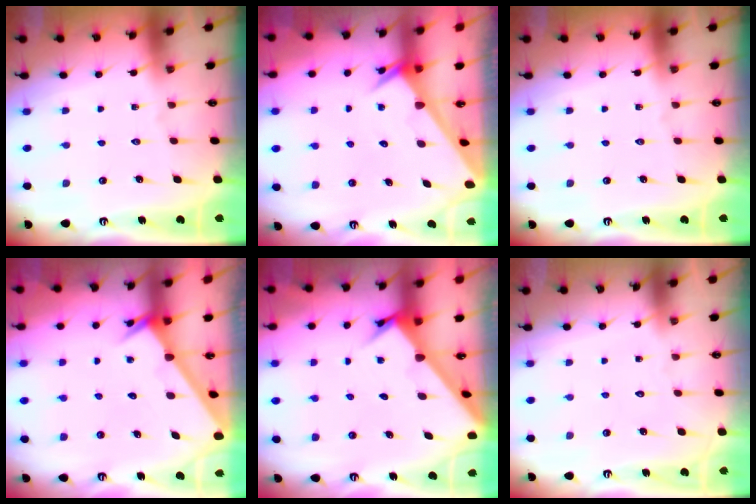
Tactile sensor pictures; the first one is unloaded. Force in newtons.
{"total": 2.5, "press": 2.5, "slide": 0.1}
{"total": 0.0}
{"total": 2.6, "press": 2.6, "slide": 0.0}
{"total": 2.6, "press": 2.6, "slide": 0.2}
{"total": 1.6, "press": 1.6, "slide": 0.1}